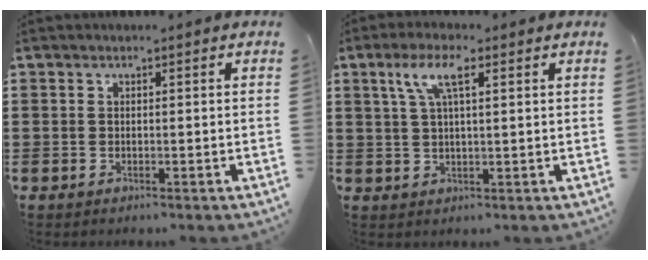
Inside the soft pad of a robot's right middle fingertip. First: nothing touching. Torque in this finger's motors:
{"motor_torque": [-0.61, -0.51, 0.54, 0.21]}